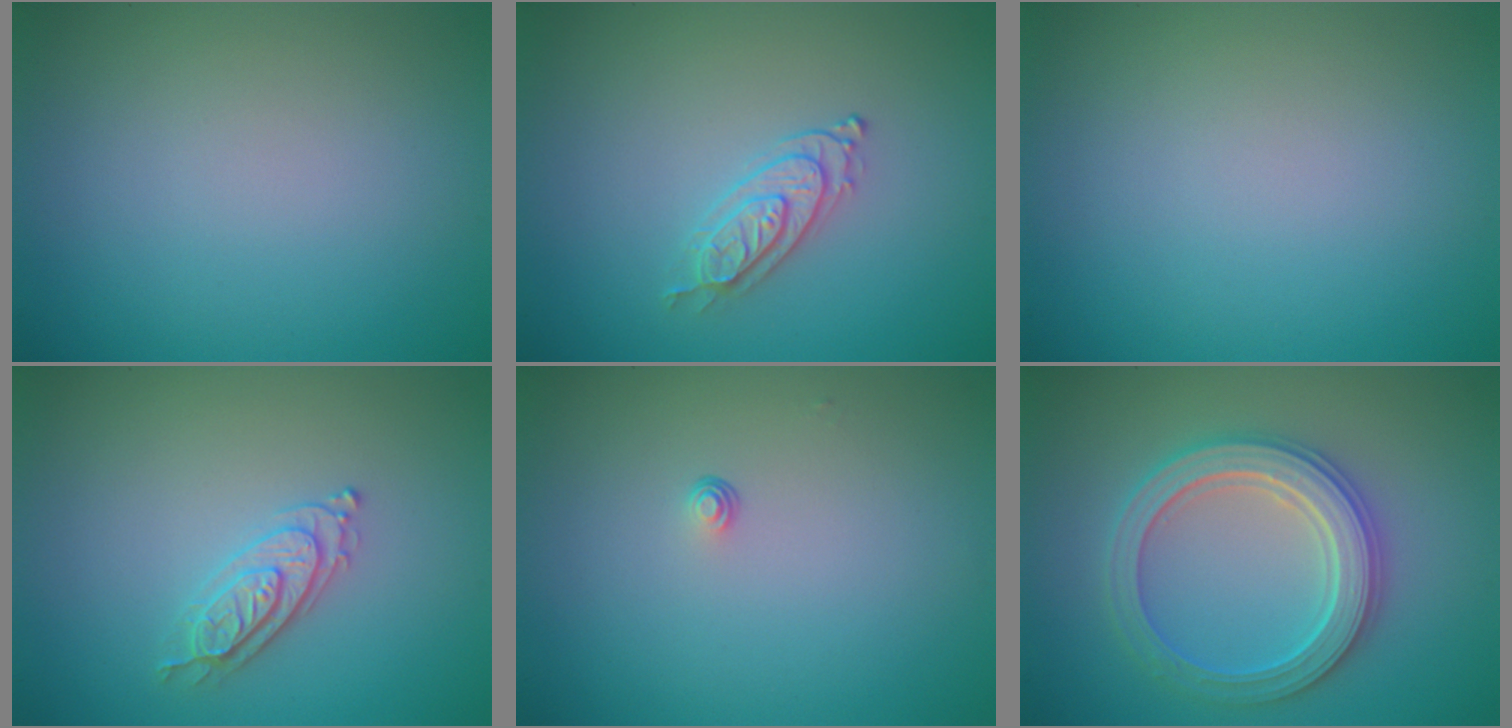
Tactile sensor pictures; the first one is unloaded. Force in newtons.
{"total": 2.2, "press": 2.0, "slide": 0.7}
{"total": 0.0}
{"total": 2.2, "press": 2.2, "slide": 0.4}
{"total": 0.6, "press": 0.3, "slide": 0.5}
{"total": 5.5, "press": 5.4, "slide": 1.0}